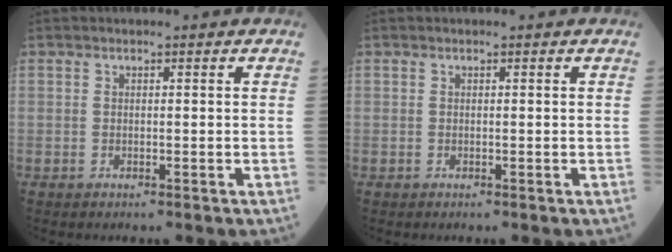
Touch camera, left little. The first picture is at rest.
{"total": 0.0}